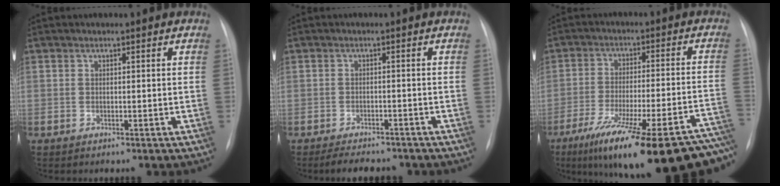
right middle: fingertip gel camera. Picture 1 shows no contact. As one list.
[{"total": 6.9, "force": [-6.0, 2.2, 2.5], "torque": [-0.038, -0.004, -0.079]}, {"total": 29.5, "force": [-21.5, 3.5, 19.9], "torque": [-0.226, -0.022, -0.302]}]